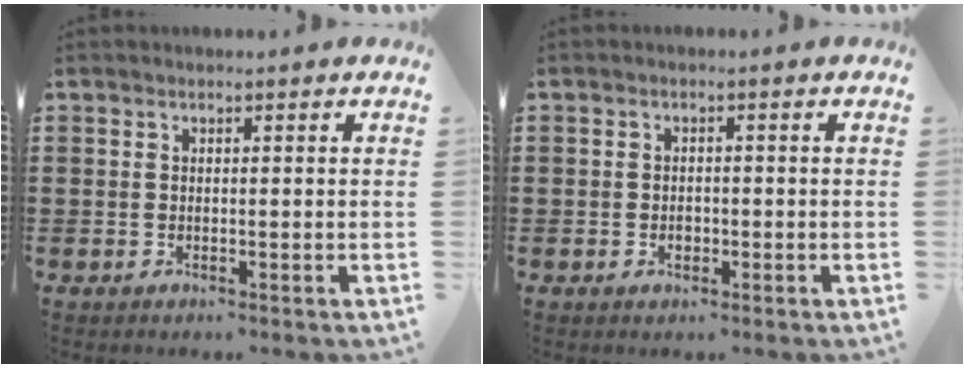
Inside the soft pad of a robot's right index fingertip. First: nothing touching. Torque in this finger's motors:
{"motor_torque": [-0.26, 1.74, 0.00, -0.01]}